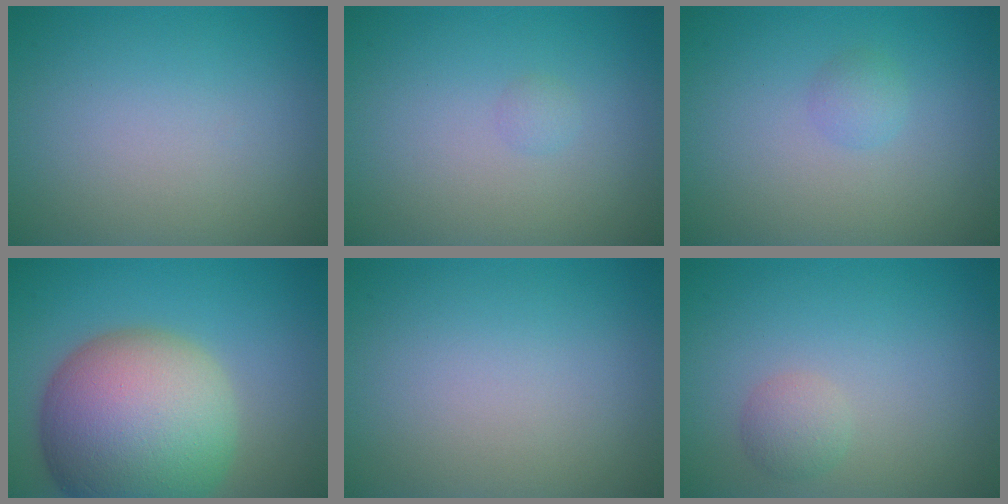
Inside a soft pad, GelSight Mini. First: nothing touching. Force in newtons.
{"total": 0.6, "press": 0.6, "slide": 0.1}
{"total": 1.1, "press": 1.1, "slide": 0.0}
{"total": 15.0, "press": 14.9, "slide": 0.9}
{"total": 0.0}
{"total": 1.6, "press": 1.6, "slide": 0.0}